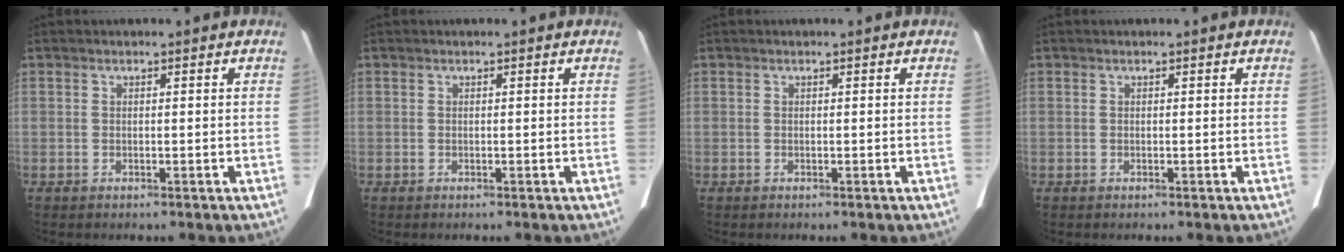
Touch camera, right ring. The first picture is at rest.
{"total": 0.0}
{"total": 0.0}
{"total": 0.0}